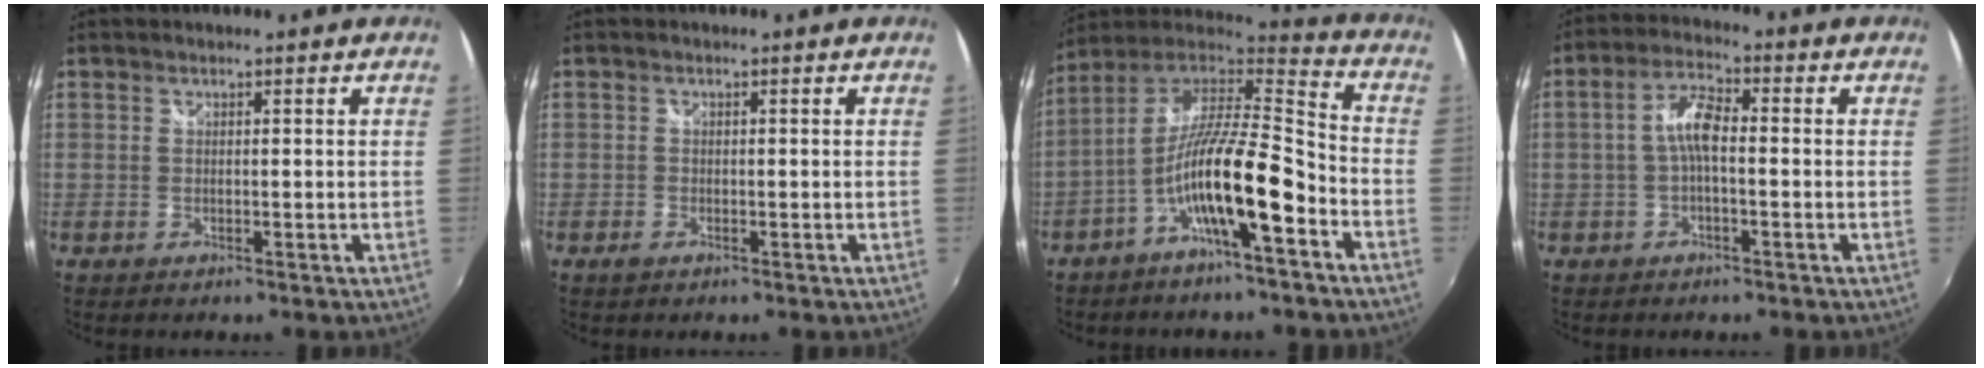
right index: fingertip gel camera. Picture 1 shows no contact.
{"total": 1.2, "force": [-0.8, 0.7, 0.5], "torque": [-0.010, -0.002, -0.015]}
{"total": 16.0, "force": [-7.4, 2.8, 13.9], "torque": [-0.253, -0.006, -0.138]}
{"total": 5.3, "force": [-0.8, 1.7, 5.0], "torque": [-0.103, 0.017, -0.018]}